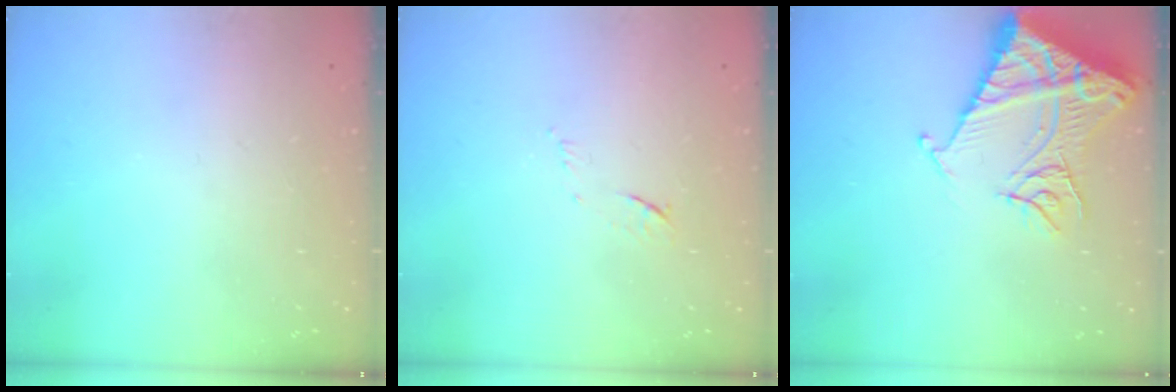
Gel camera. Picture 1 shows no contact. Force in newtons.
{"total": 6.2, "press": 6.2, "slide": 0.9}
{"total": 15.7, "press": 15.6, "slide": 1.7}